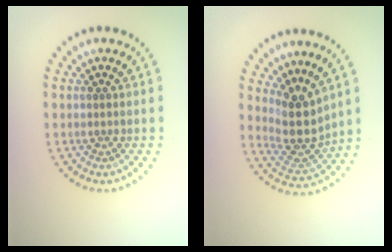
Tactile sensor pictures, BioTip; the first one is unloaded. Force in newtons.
{"total": 3.9, "press": 2.9, "slide": 2.6}